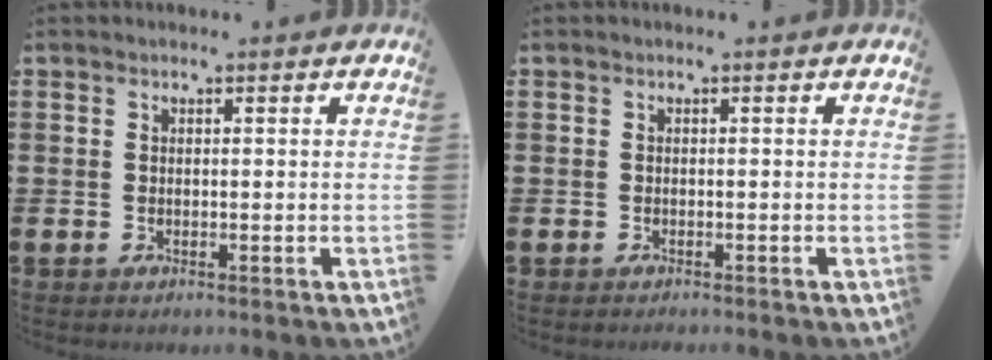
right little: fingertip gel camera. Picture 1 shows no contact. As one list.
[{"total": 0.0}]